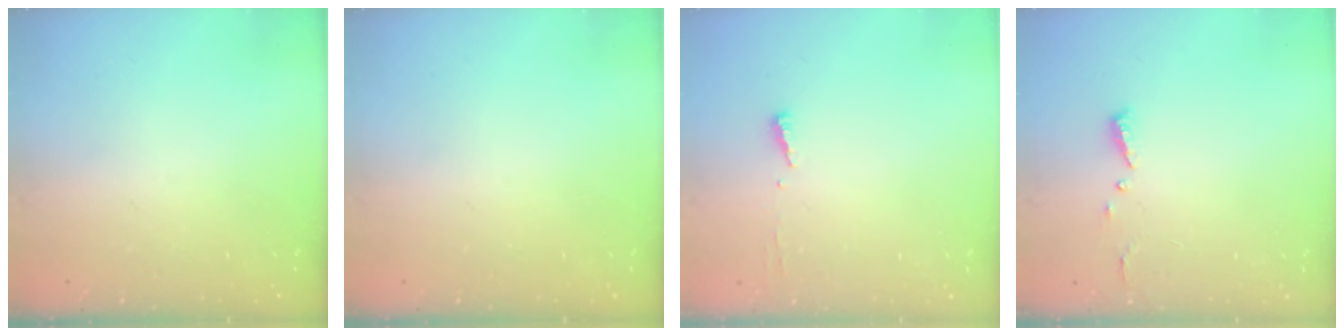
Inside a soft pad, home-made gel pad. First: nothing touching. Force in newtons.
{"total": 0.0}
{"total": 3.7, "press": 3.7, "slide": 0.5}
{"total": 4.4, "press": 4.4, "slide": 0.4}